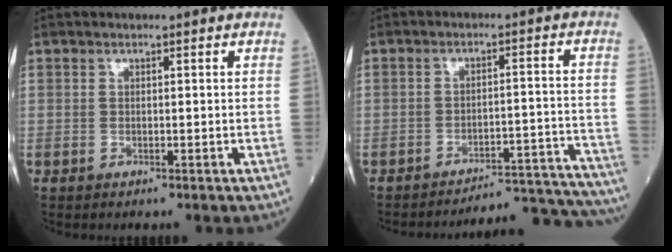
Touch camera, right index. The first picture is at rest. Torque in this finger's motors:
{"motor_torque": [0.33, -0.54, 0.00, -0.07]}